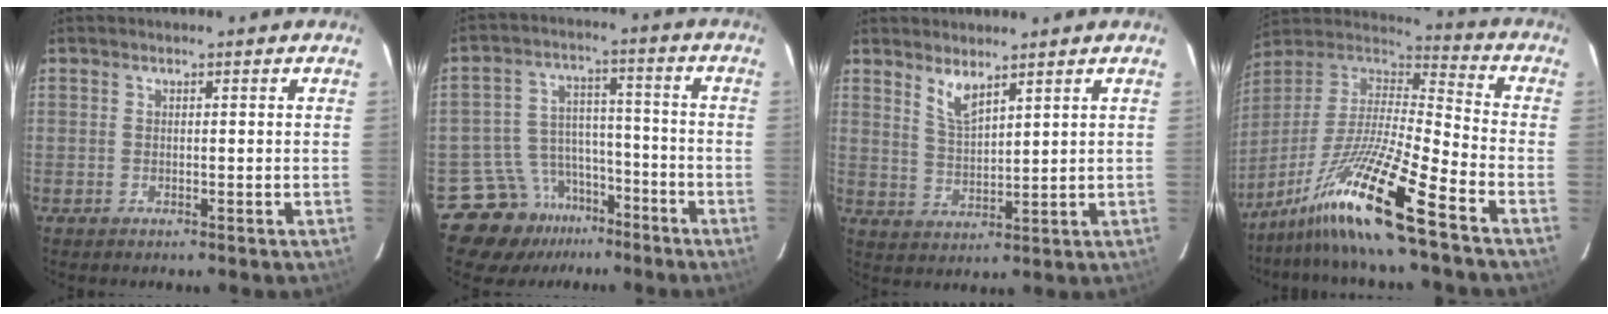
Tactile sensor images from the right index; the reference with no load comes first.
{"total": 10.3, "force": [-8.0, 6.4, 0.7], "torque": [-0.029, 0.045, -0.127]}
{"total": 4.7, "force": [3.5, 1.2, 2.8], "torque": [-0.054, -0.004, 0.070]}
{"total": 17.9, "force": [-12.0, 0.3, 13.2], "torque": [-0.253, -0.019, -0.231]}